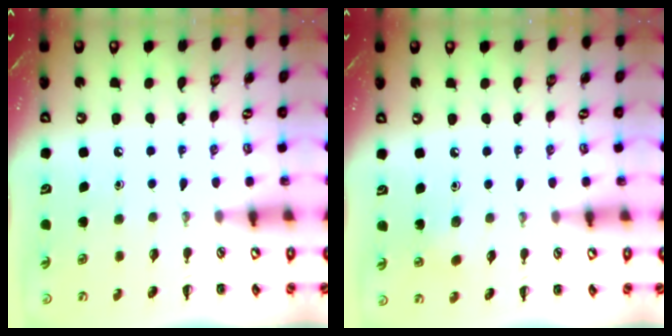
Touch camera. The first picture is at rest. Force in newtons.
{"total": 2.9, "press": 2.8, "slide": 0.9}